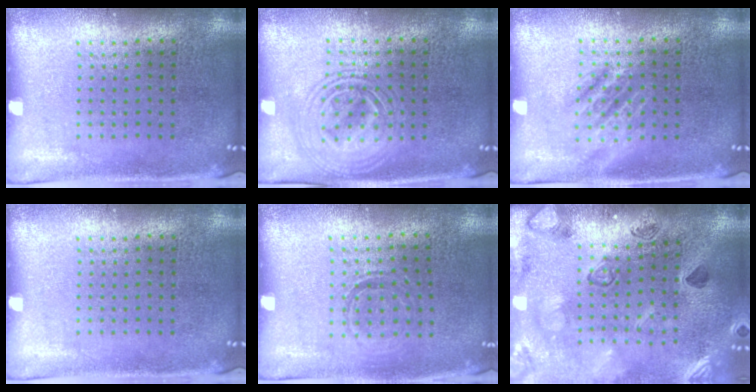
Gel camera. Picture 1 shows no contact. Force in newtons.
{"total": 2.9, "press": 2.9, "slide": 0.4}
{"total": 1.1, "press": 1.1, "slide": 0.2}
{"total": 0.0}
{"total": 0.8, "press": 0.8, "slide": 0.3}
{"total": 2.3, "press": 2.3, "slide": 0.5}